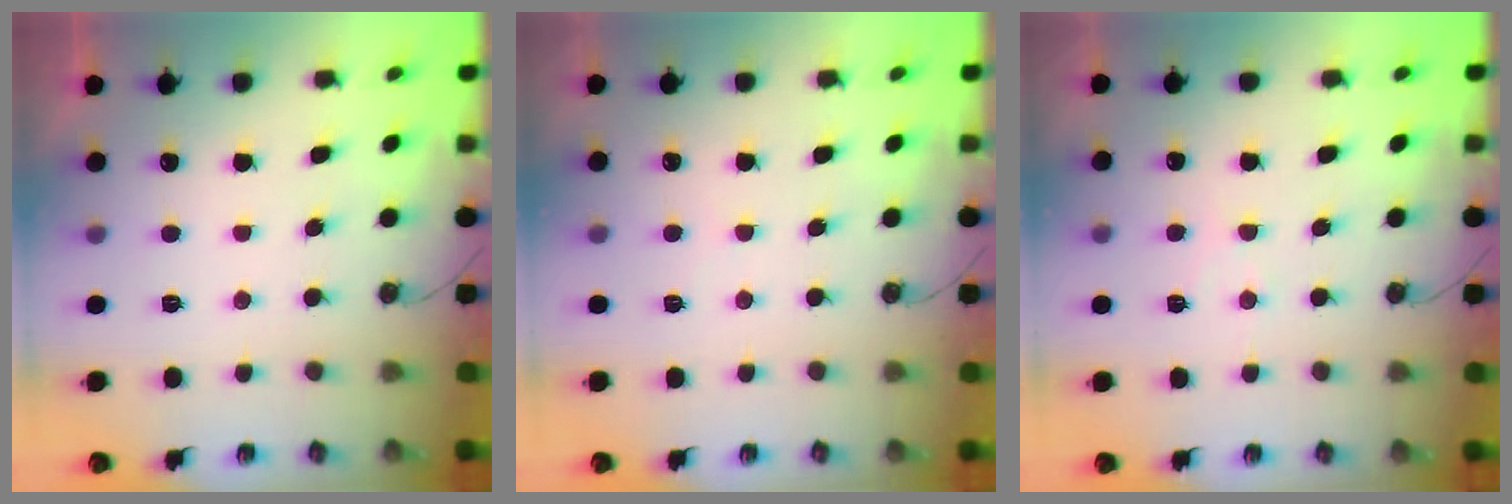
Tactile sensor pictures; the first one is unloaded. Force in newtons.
{"total": 2.3, "press": 2.2, "slide": 0.4}
{"total": 4.3, "press": 4.3, "slide": 0.5}